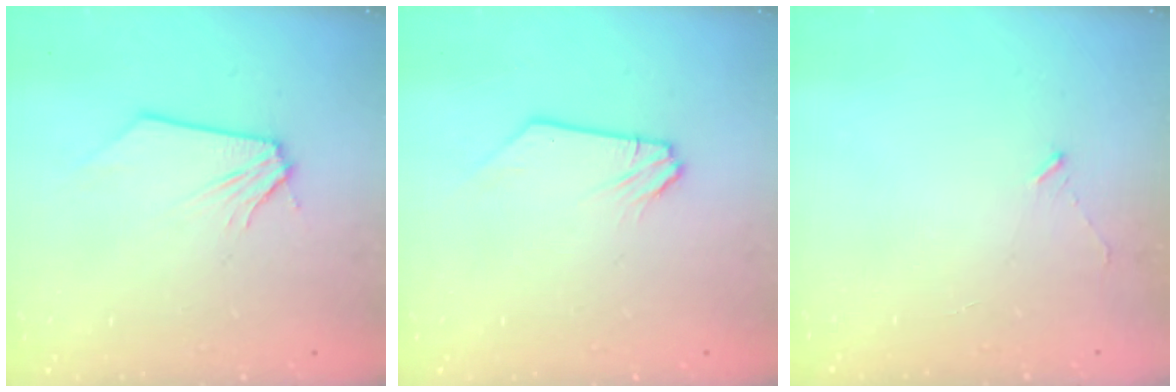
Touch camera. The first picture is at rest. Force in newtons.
{"total": 0.0}
{"total": 2.4, "press": 2.4, "slide": 0.2}